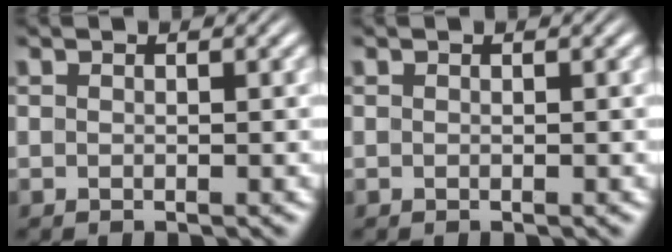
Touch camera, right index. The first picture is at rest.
{"total": 0.0}